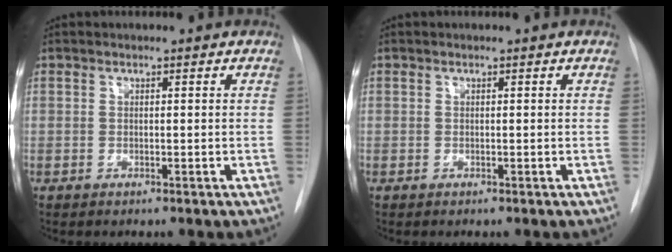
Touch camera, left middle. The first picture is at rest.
{"total": 0.0}